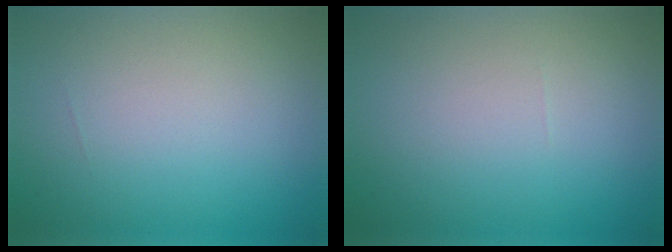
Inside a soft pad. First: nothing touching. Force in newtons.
{"total": 0.0}